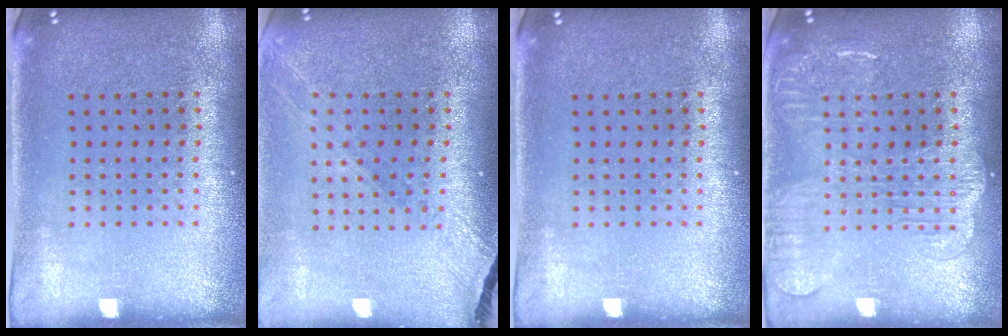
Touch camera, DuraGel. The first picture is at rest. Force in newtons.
{"total": 1.4, "press": 1.3, "slide": 0.2}
{"total": 0.0}
{"total": 3.0, "press": 3.0, "slide": 0.4}